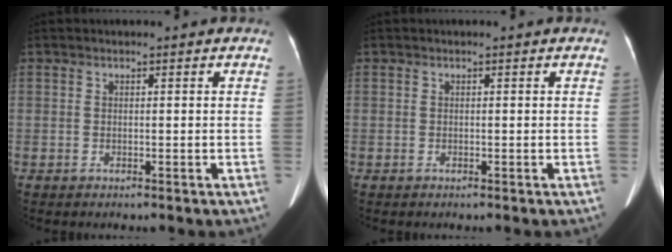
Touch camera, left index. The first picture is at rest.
{"total": 0.0}